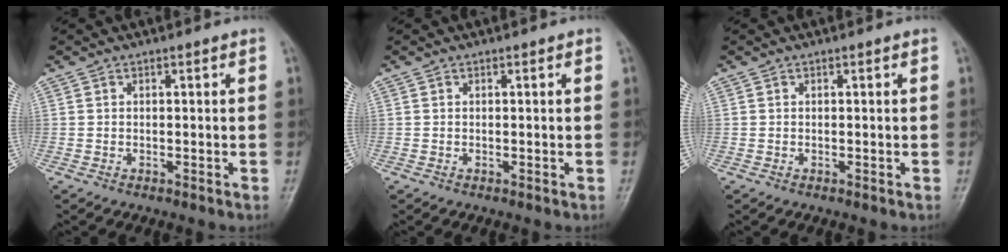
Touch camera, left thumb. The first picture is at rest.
{"total": 0.0}
{"total": 0.0}